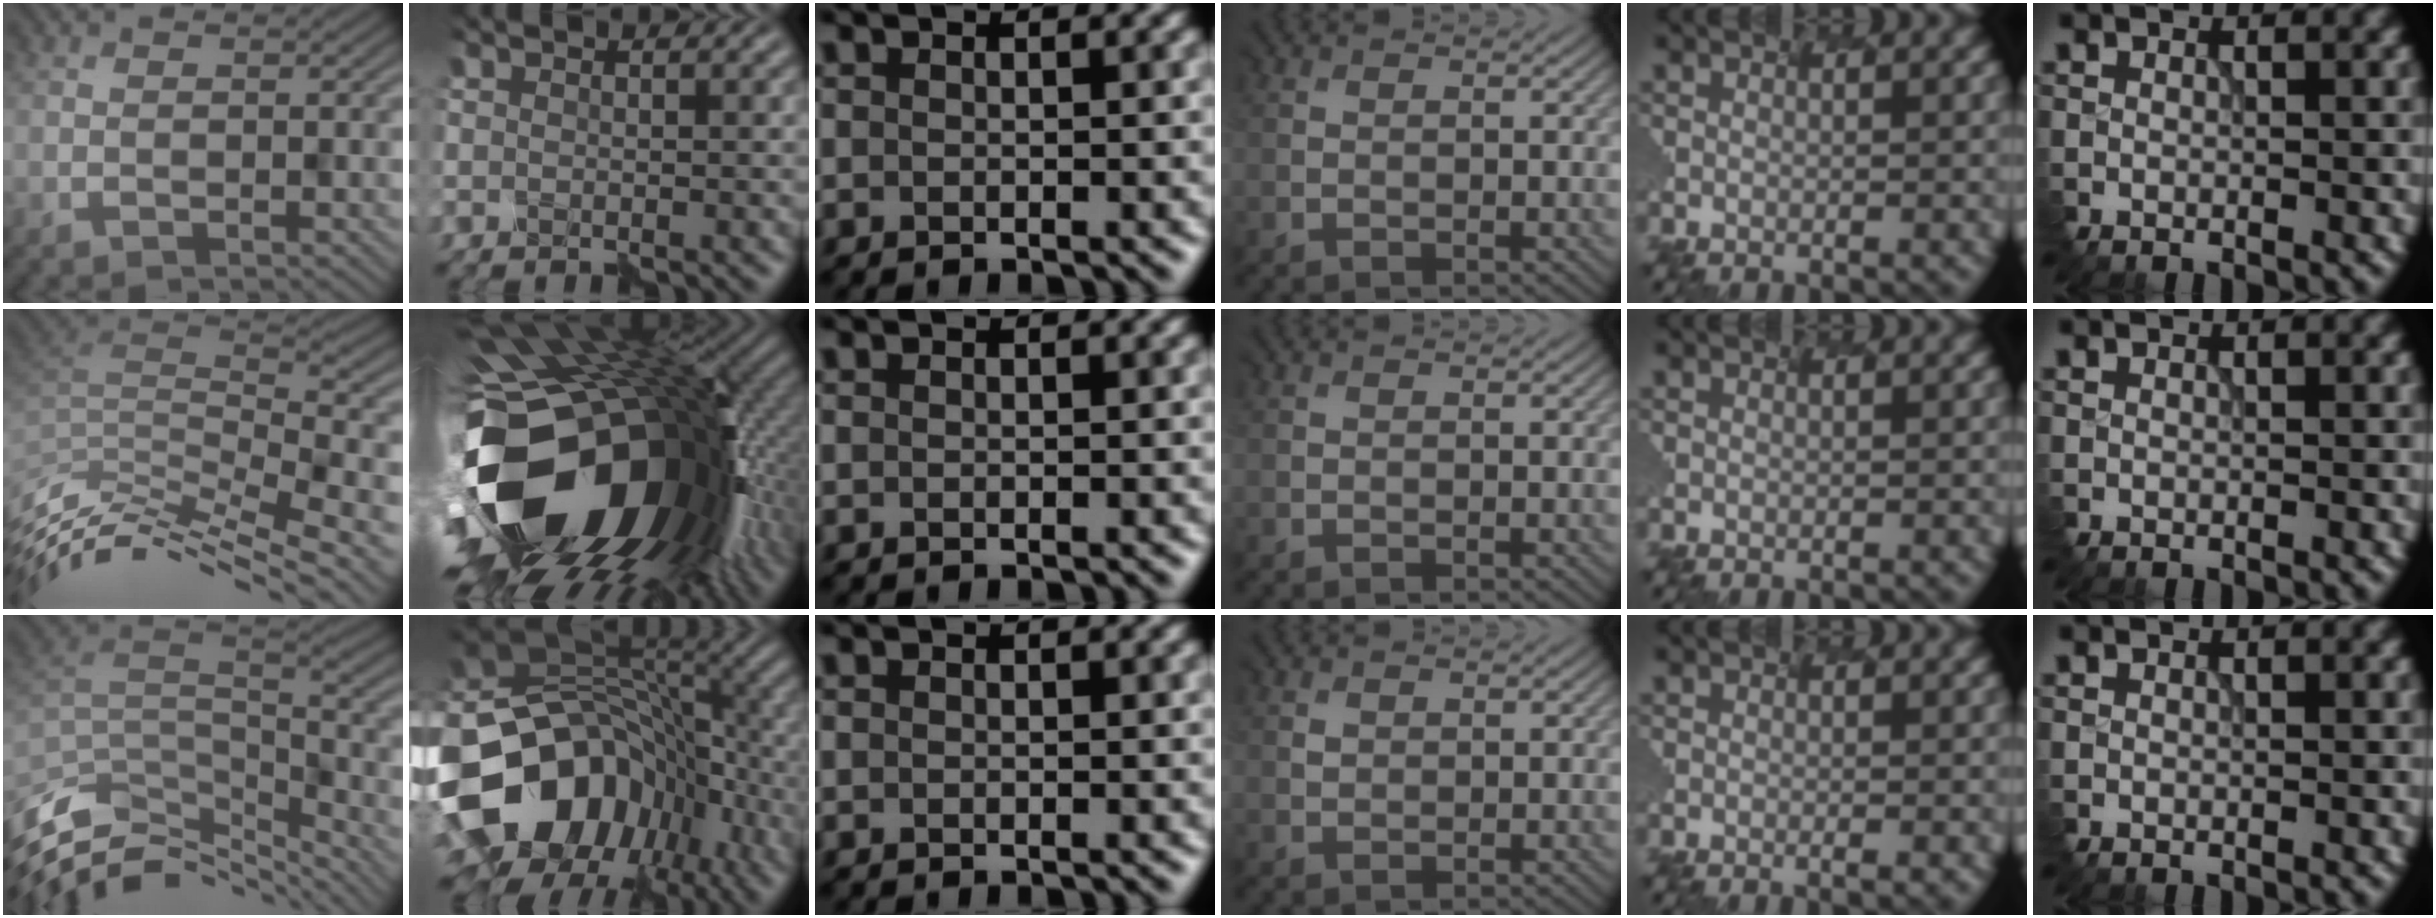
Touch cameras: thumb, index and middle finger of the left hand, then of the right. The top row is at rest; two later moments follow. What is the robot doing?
{"motion": "disassemble", "object": "puzzle pieces"}